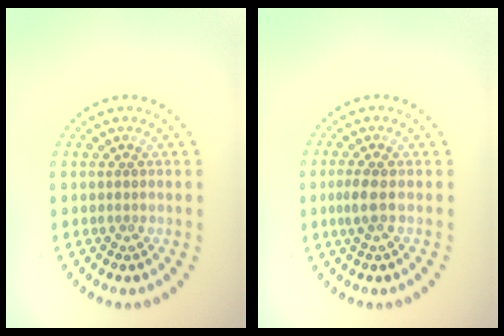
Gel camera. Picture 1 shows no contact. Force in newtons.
{"total": 1.6, "press": 1.4, "slide": 0.7}